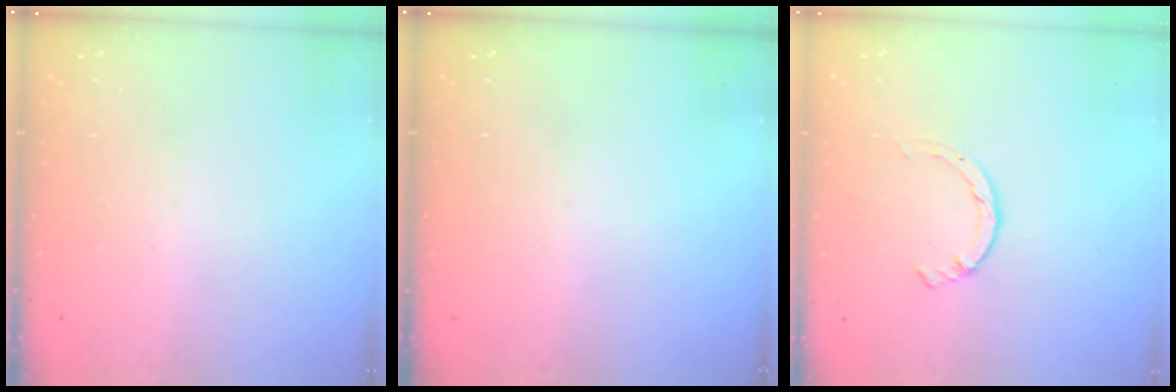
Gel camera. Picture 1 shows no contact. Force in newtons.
{"total": 0.0}
{"total": 1.4, "press": 1.4, "slide": 0.3}